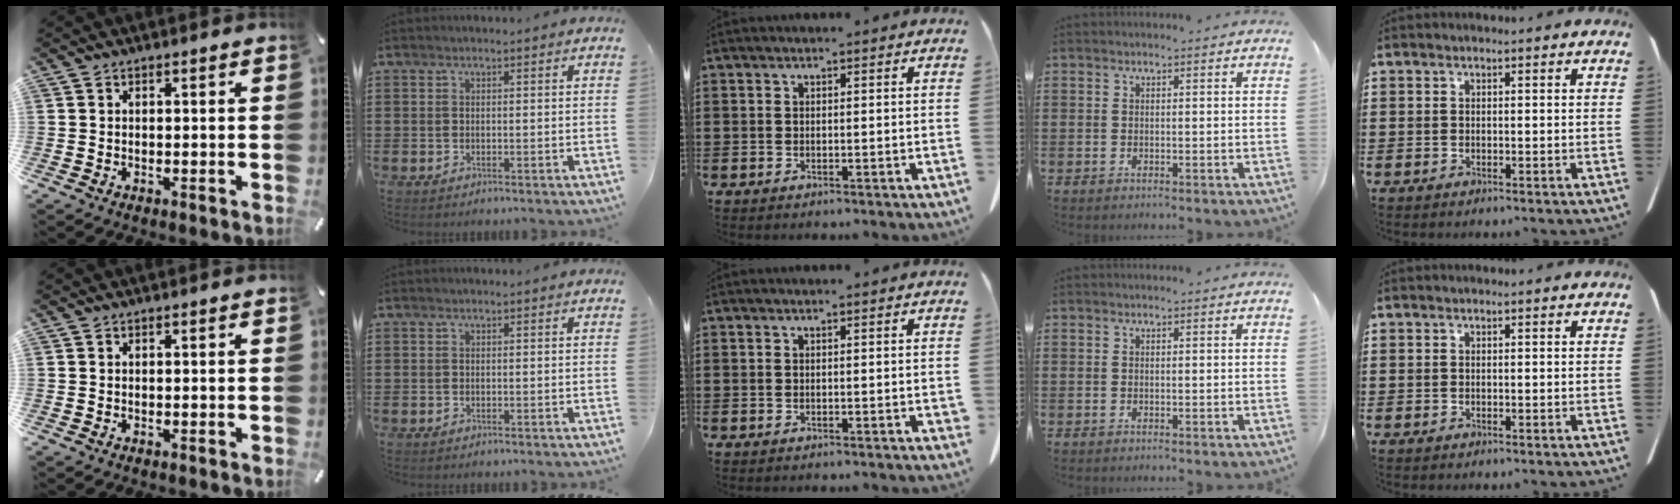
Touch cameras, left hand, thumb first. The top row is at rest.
{}